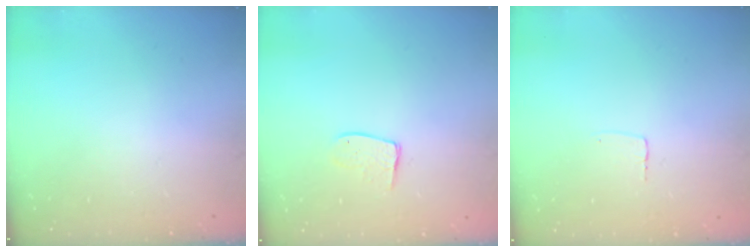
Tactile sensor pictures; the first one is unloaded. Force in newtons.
{"total": 7.9, "press": 7.9, "slide": 0.4}
{"total": 2.6, "press": 2.6, "slide": 0.1}